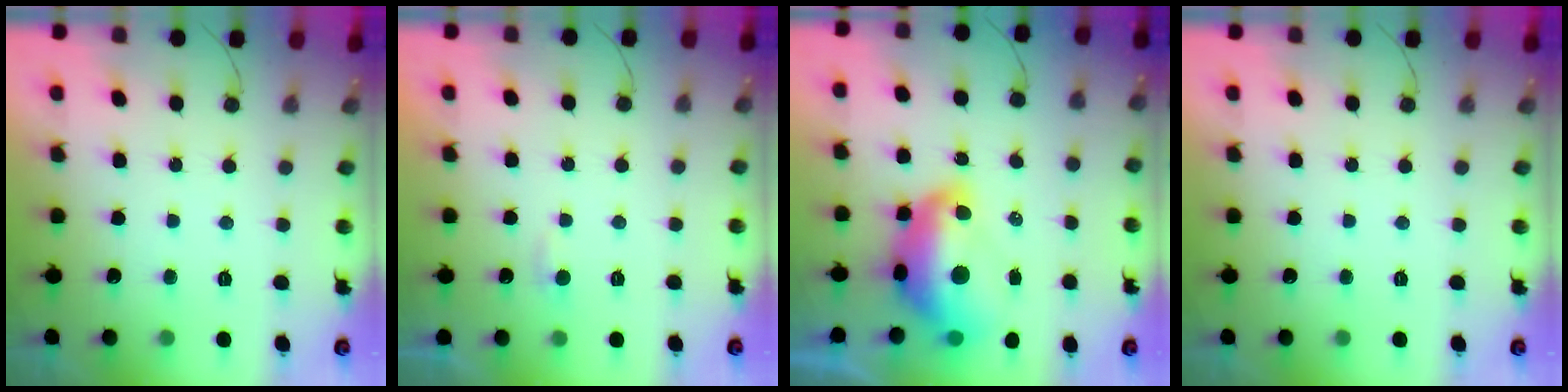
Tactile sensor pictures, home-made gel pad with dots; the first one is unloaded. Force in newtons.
{"total": 2.2, "press": 2.2, "slide": 0.2}
{"total": 14.9, "press": 14.8, "slide": 1.5}
{"total": 0.0}